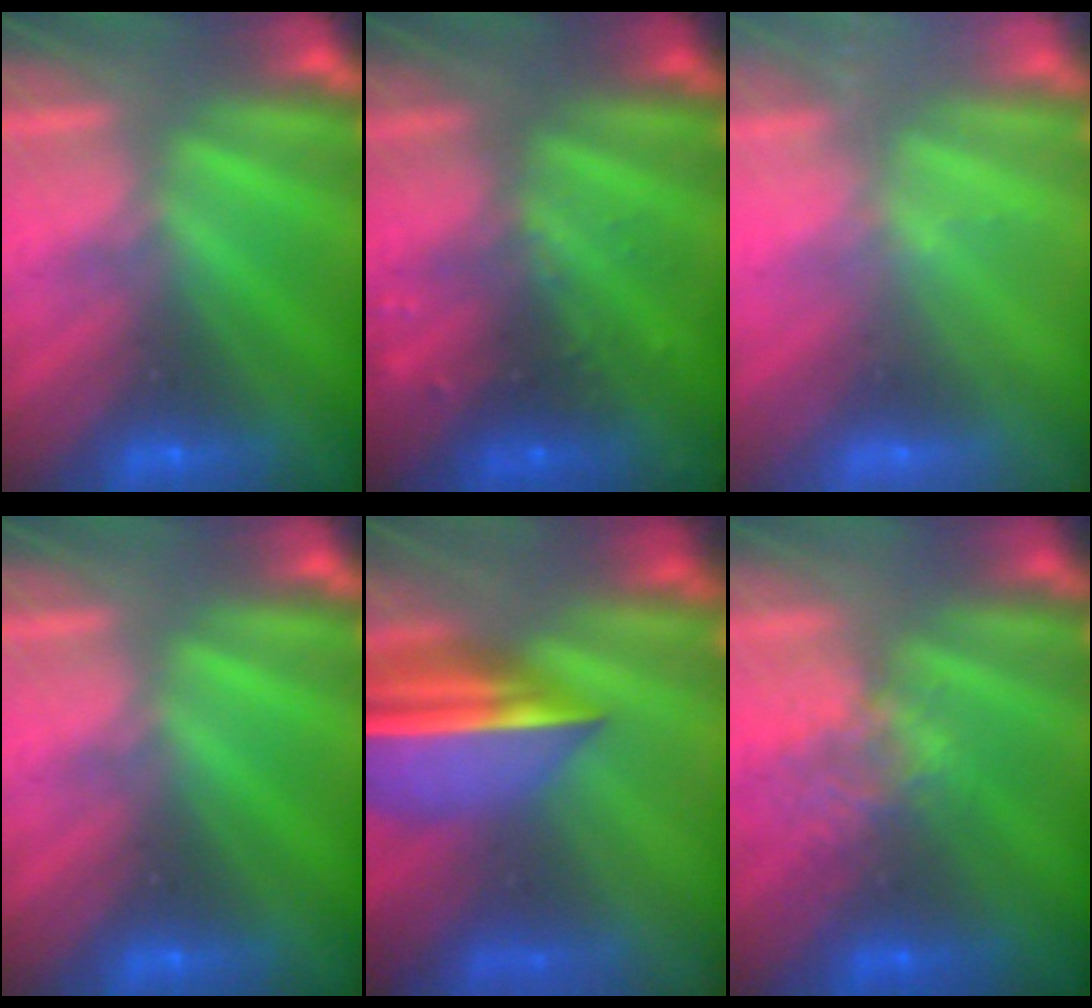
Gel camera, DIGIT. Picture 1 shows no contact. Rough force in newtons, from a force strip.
{"total": 2.7}
{"total": 2.4}
{"total": 0.0}
{"total": 7.5}
{"total": 4.2}